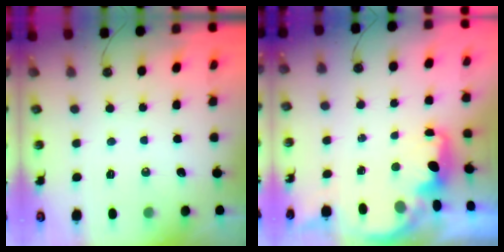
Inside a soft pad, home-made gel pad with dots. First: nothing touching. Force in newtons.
{"total": 2.1, "press": 2.0, "slide": 0.8}